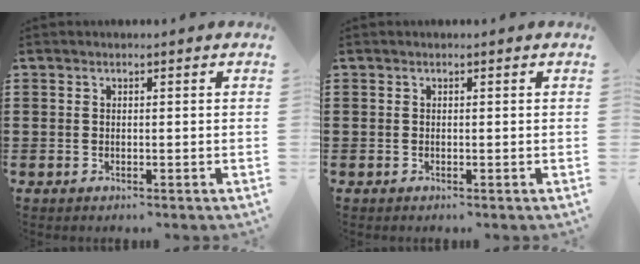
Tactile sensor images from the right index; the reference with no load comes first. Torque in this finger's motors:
{"motor_torque": [-0.72, 1.42, 0.00, -0.01]}